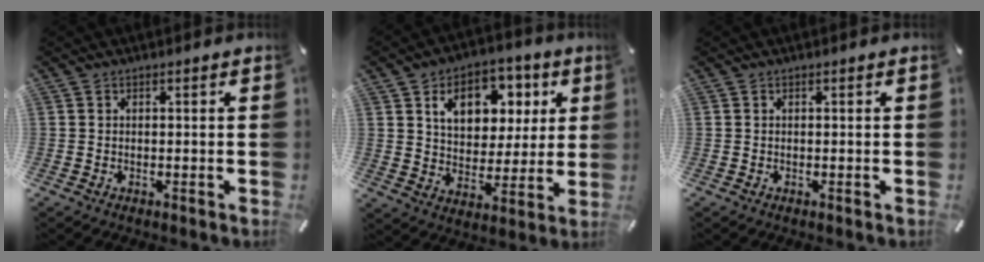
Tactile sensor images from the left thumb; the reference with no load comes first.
{"total": 12.7, "force": [5.7, 9.7, 5.8], "torque": [-0.092, -0.017, 0.103]}
{"total": 0.0}